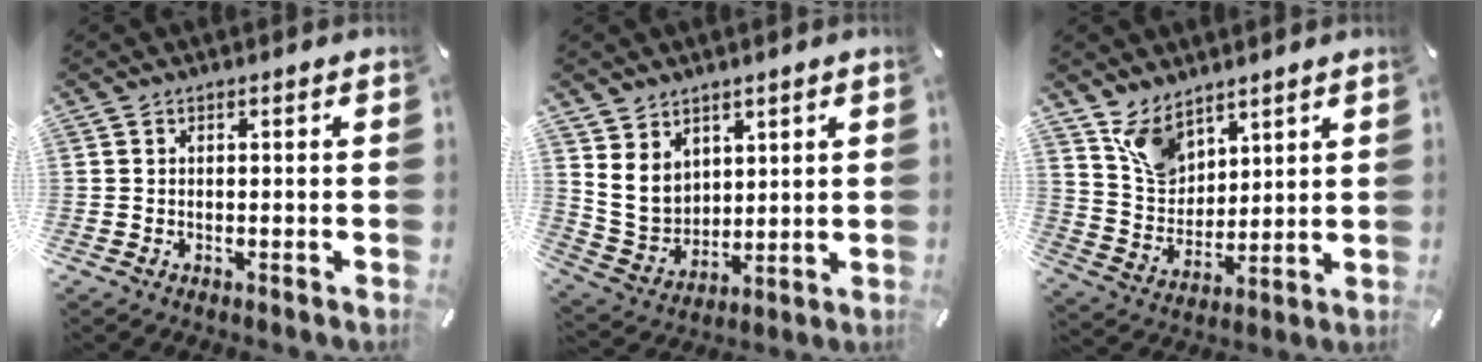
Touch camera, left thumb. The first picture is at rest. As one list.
[{"total": 9.3, "force": [4.4, 7.9, 2.2], "torque": [-0.069, -0.031, 0.089]}, {"total": 10.0, "force": [6.8, 6.4, 3.4], "torque": [-0.087, -0.029, 0.136]}]